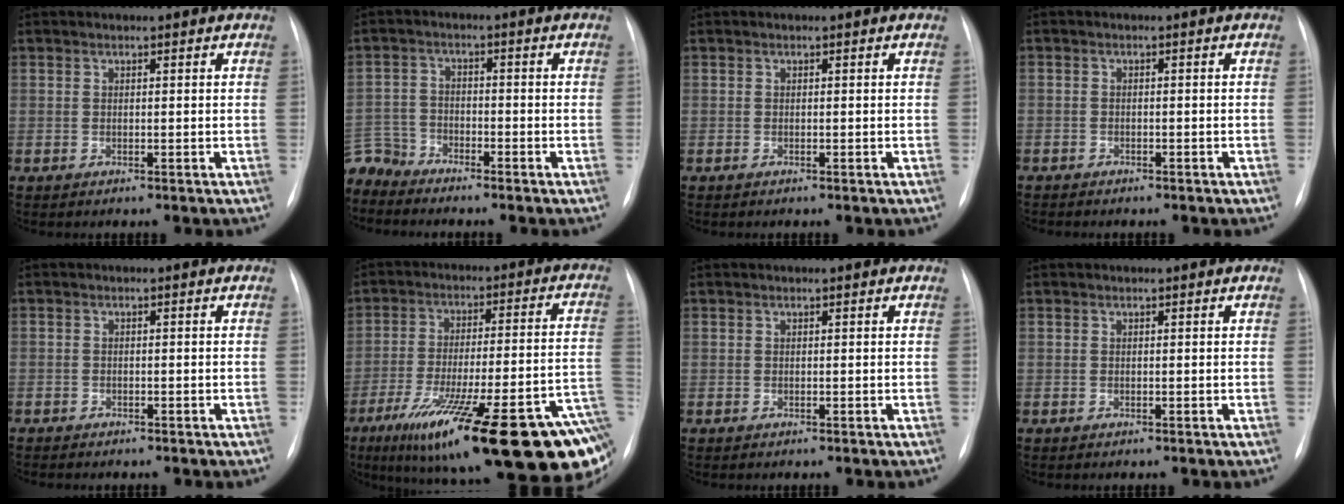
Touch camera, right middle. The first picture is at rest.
{"total": 5.8, "force": [-5.6, 1.4, -0.4], "torque": [0.007, 0.003, -0.116]}
{"total": 0.0}
{"total": 2.8, "force": [-2.4, 1.3, 0.9], "torque": [-0.017, 0.001, -0.027]}
{"total": 2.6, "force": [-2.2, 1.2, 0.8], "torque": [-0.015, 0.001, -0.025]}
{"total": 30.7, "force": [-16.6, 4.8, 25.4], "torque": [-0.286, -0.018, -0.249]}
{"total": 0.0}
{"total": 0.0}